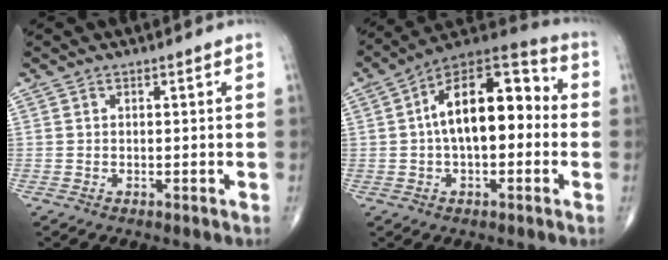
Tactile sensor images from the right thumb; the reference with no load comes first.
{"total": 17.5, "force": [1.0, 9.0, 15.0], "torque": [-0.215, 0.046, 0.003]}